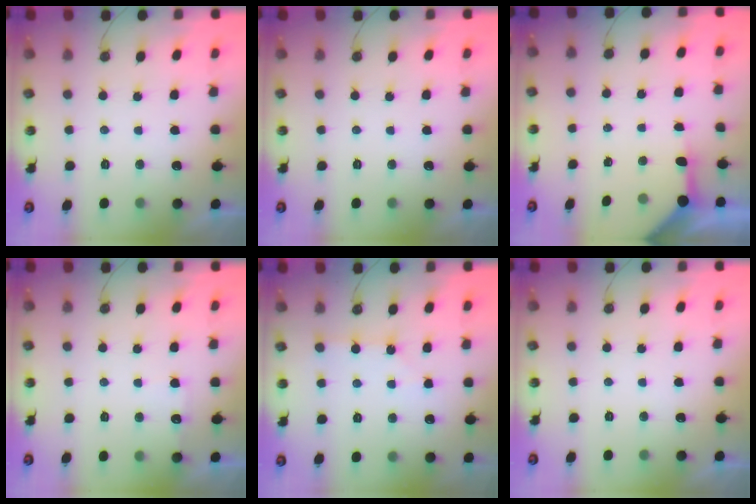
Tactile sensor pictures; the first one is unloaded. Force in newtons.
{"total": 0.0}
{"total": 5.8, "press": 5.7, "slide": 0.5}
{"total": 4.5, "press": 4.5, "slide": 0.6}
{"total": 1.7, "press": 1.7, "slide": 0.3}
{"total": 0.0}